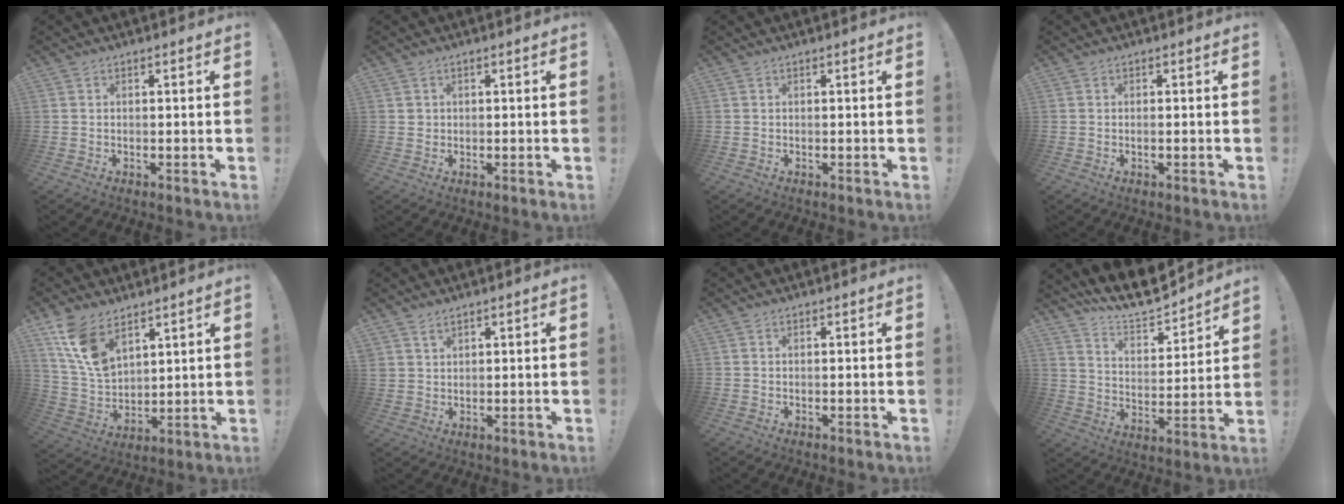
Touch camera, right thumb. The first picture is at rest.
{"total": 1.4, "force": [0.4, 1.3, 0.2], "torque": [0.003, 0.000, 0.008]}
{"total": 0.0}
{"total": 0.7, "force": [-0.3, 0.1, 0.6], "torque": [-0.007, -0.002, -0.007]}
{"total": 13.6, "force": [8.7, 7.8, 7.0], "torque": [-0.137, -0.046, 0.170]}
{"total": 2.4, "force": [2.0, 1.3, 0.7], "torque": [-0.005, -0.016, 0.036]}
{"total": 0.0}
{"total": 12.0, "force": [11.1, 2.9, 3.6], "torque": [-0.079, -0.096, 0.196]}